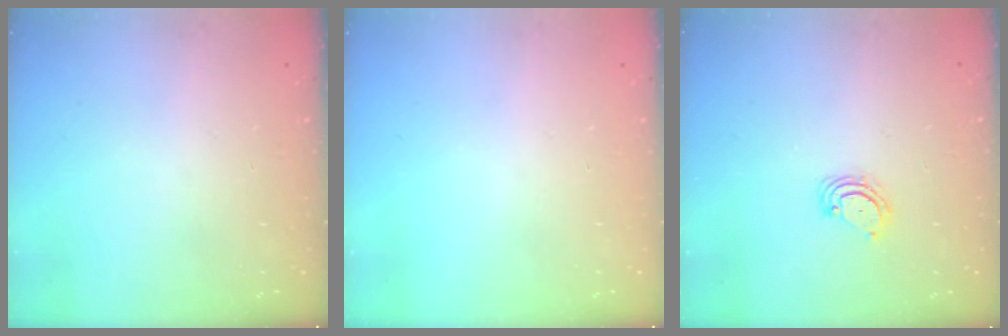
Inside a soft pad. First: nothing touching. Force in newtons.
{"total": 0.0}
{"total": 4.7, "press": 4.6, "slide": 0.4}